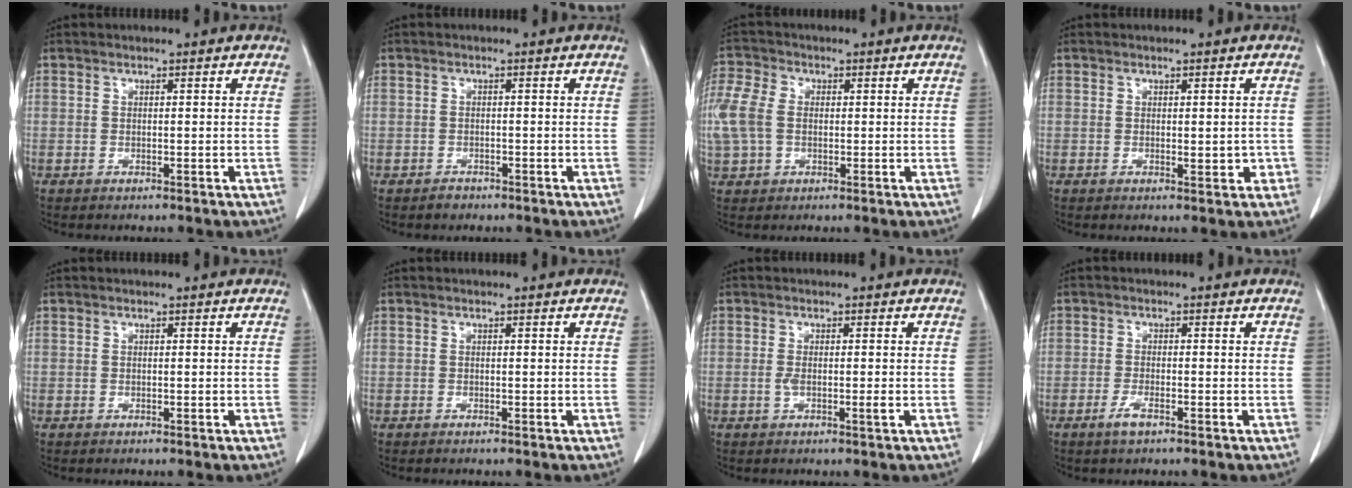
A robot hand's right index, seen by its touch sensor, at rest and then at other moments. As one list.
[{"total": 1.4, "force": [-1.0, 0.9, 0.0], "torque": [0.001, 0.003, -0.018]}, {"total": 9.2, "force": [0.2, 6.3, 6.7], "torque": [-0.197, 0.031, 0.007]}, {"total": 2.3, "force": [-0.3, 1.0, 2.0], "torque": [-0.025, -0.003, 0.002]}, {"total": 0.0}, {"total": 0.0}, {"total": 1.9, "force": [-0.5, 0.2, 1.8], "torque": [-0.037, -0.003, -0.008]}, {"total": 2.3, "force": [-1.5, 0.4, 1.7], "torque": [-0.036, -0.002, -0.030]}]